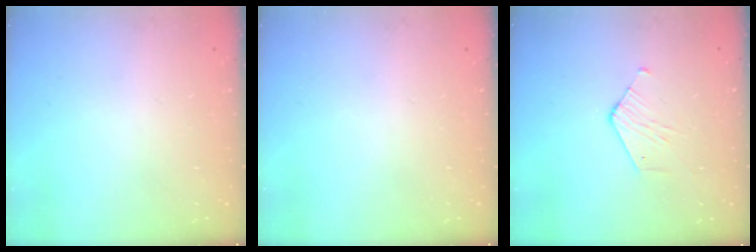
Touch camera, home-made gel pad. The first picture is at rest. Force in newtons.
{"total": 0.0}
{"total": 3.9, "press": 3.9, "slide": 0.4}